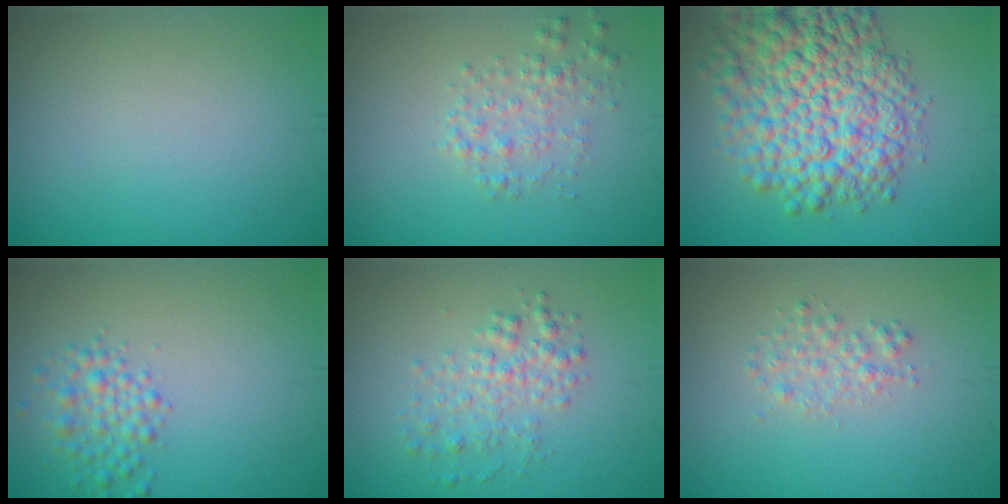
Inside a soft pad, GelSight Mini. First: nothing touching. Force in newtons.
{"total": 2.1, "press": 2.1, "slide": 0.1}
{"total": 10.6, "press": 10.6, "slide": 0.3}
{"total": 2.5, "press": 2.5, "slide": 0.0}
{"total": 2.7, "press": 2.7, "slide": 0.0}
{"total": 1.6, "press": 1.6, "slide": 0.1}